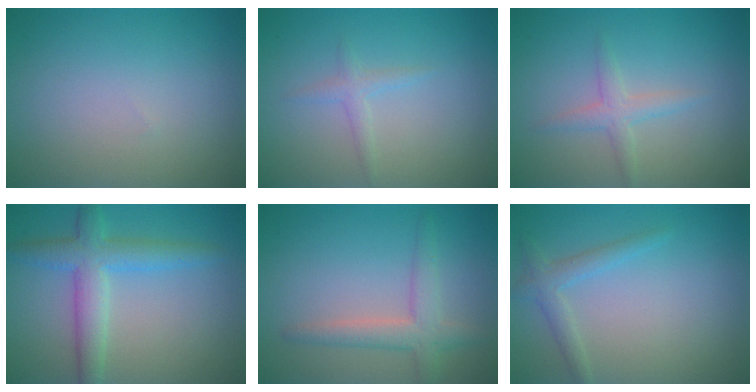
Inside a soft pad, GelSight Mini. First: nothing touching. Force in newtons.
{"total": 1.2, "press": 1.2, "slide": 0.1}
{"total": 1.8, "press": 1.8, "slide": 0.0}
{"total": 3.5, "press": 3.5, "slide": 0.2}
{"total": 3.2, "press": 3.2, "slide": 0.2}
{"total": 2.0, "press": 2.0, "slide": 0.1}